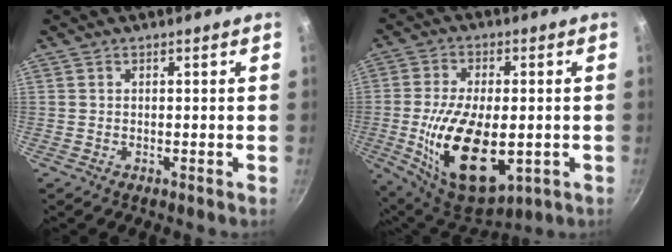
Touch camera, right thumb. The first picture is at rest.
{"total": 19.7, "force": [-3.7, 10.0, 16.6], "torque": [-0.290, -0.012, -0.038]}